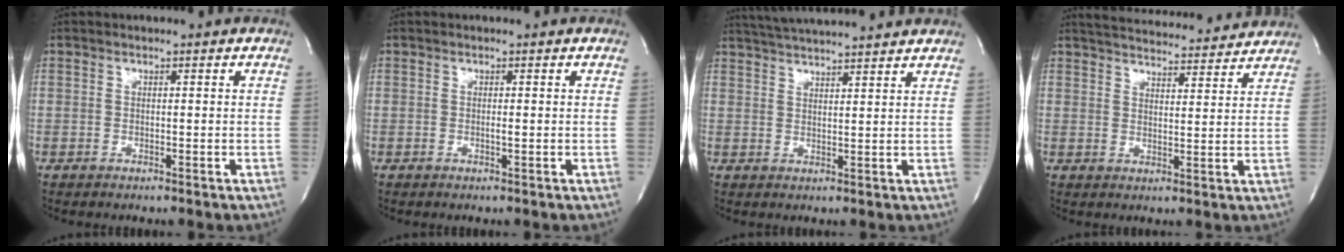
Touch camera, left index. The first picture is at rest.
{"total": 0.5, "force": [-0.1, 0.0, 0.5], "torque": [-0.011, -0.001, -0.003]}
{"total": 12.7, "force": [11.7, 0.1, 5.0], "torque": [-0.093, 0.029, 0.168]}
{"total": 17.1, "force": [16.3, 2.4, 4.6], "torque": [-0.069, 0.018, 0.216]}